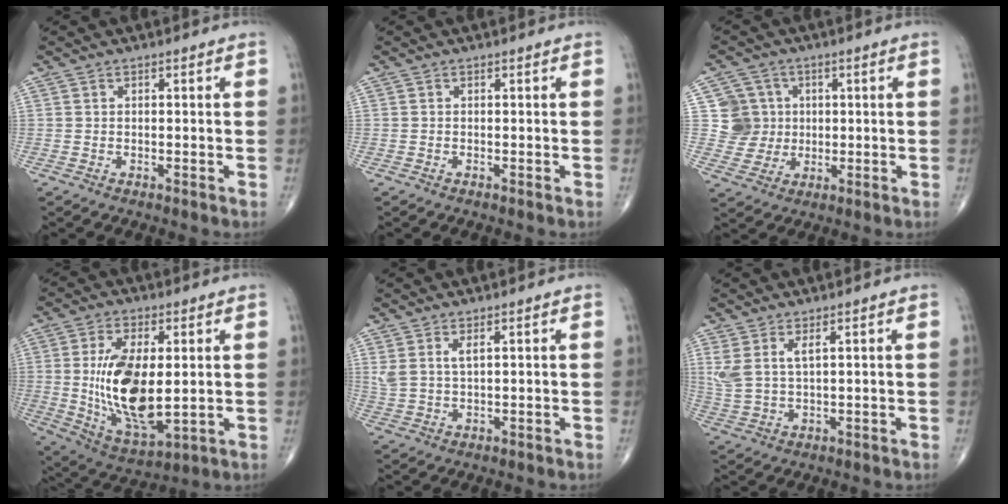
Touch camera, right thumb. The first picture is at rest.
{"total": 0.0}
{"total": 7.1, "force": [1.1, 7.0, 0.8], "torque": [0.023, 0.006, 0.018]}
{"total": 16.9, "force": [0.8, 7.8, 14.9], "torque": [-0.271, -0.022, 0.028]}
{"total": 3.4, "force": [1.7, 1.1, 2.8], "torque": [-0.065, -0.004, 0.042]}
{"total": 5.1, "force": [2.3, 1.7, 4.2], "torque": [-0.109, -0.010, 0.057]}